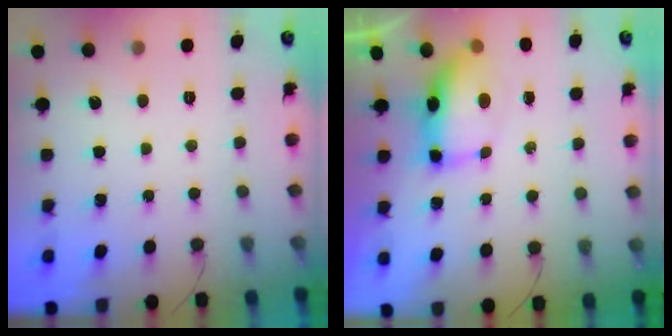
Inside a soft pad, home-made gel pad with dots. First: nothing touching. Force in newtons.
{"total": 8.4, "press": 8.2, "slide": 1.9}